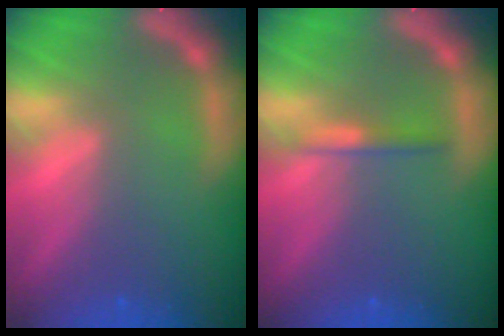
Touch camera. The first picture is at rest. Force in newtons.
{"total": 1.4}